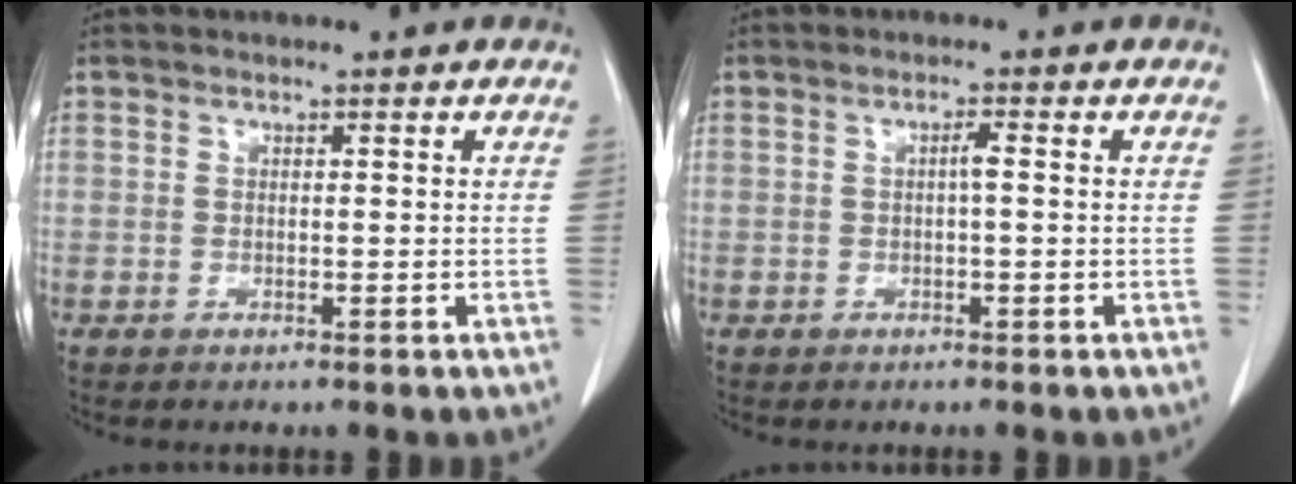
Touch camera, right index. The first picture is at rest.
{"total": 1.3, "force": [0.0, 0.1, 1.3], "torque": [-0.022, 0.003, 0.000]}